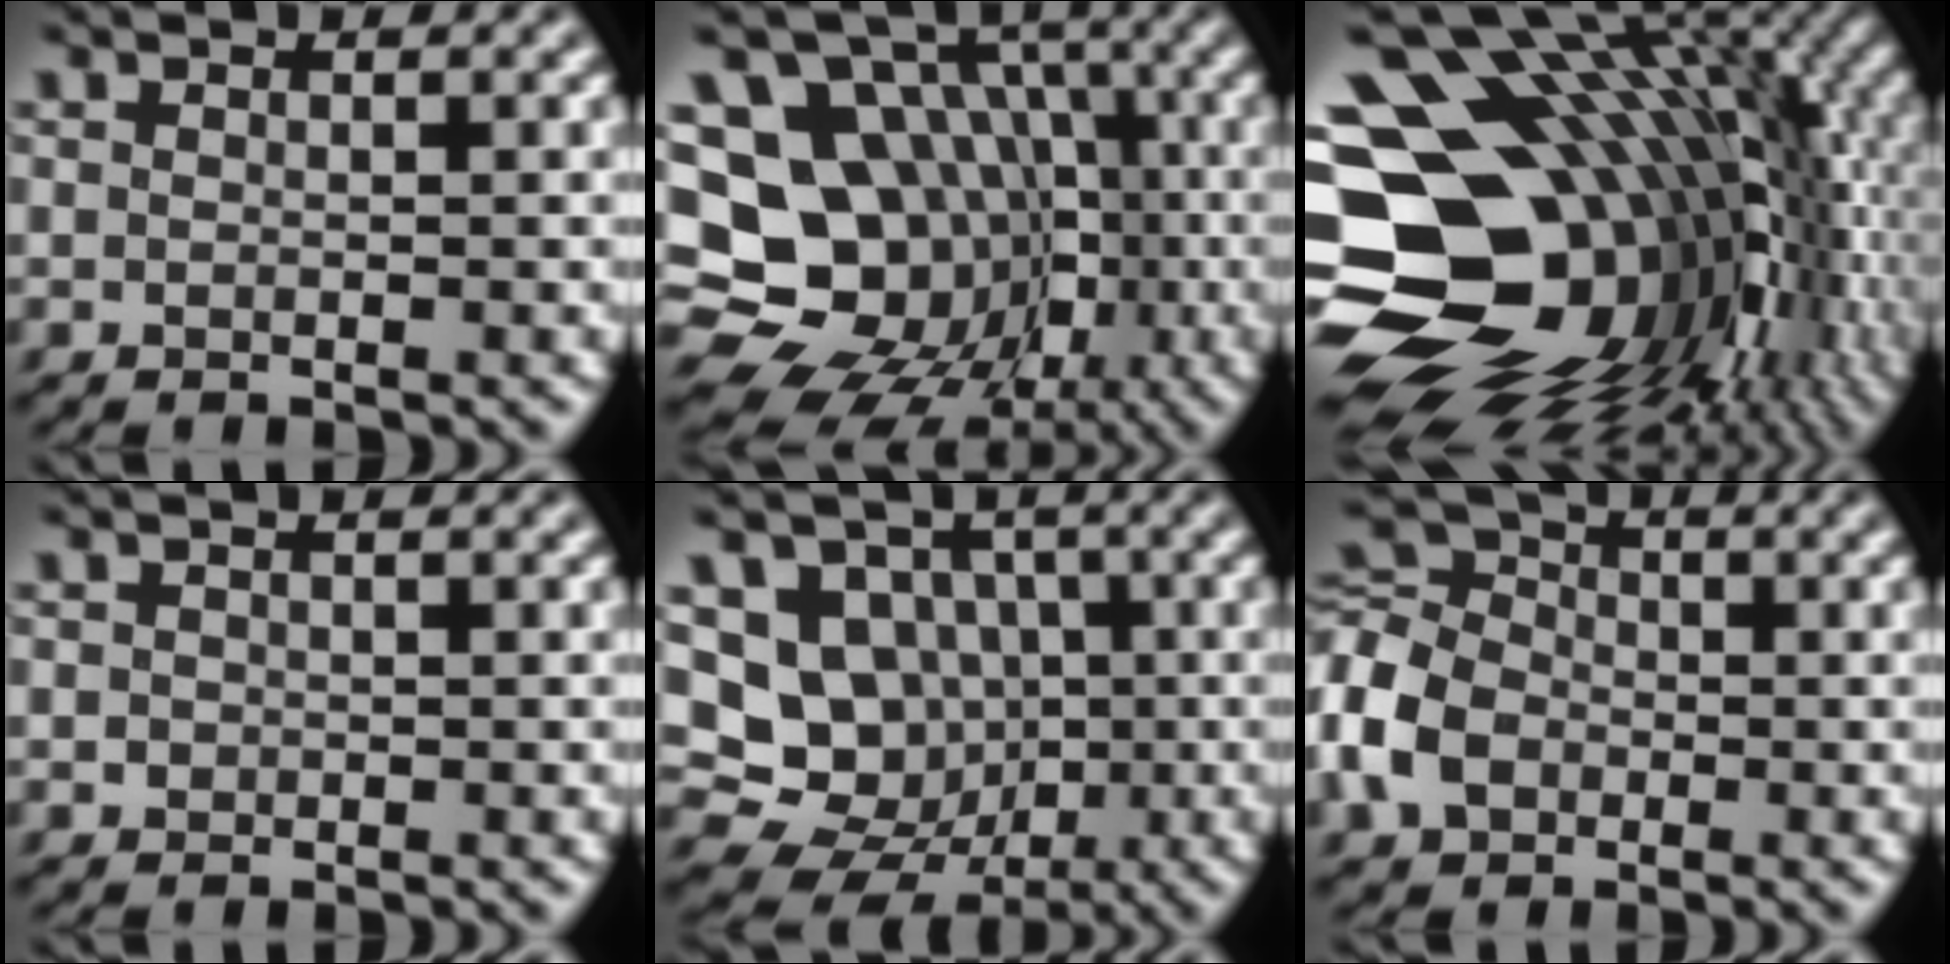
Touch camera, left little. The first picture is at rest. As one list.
[{"total": 19.2, "force": [-2.9, 16.6, 9.1], "torque": [-0.178, 0.020, -0.055]}, {"total": 20.1, "force": [-2.7, 14.3, 13.8], "torque": [-0.238, -0.009, -0.026]}, {"total": 0.7, "force": [-0.2, 0.7, 0.2], "torque": [0.001, -0.002, -0.006]}, {"total": 12.1, "force": [-0.6, 11.1, 4.9], "torque": [-0.114, 0.025, -0.027]}, {"total": 7.5, "force": [-2.5, 5.7, 4.1], "torque": [-0.101, 0.008, -0.076]}]